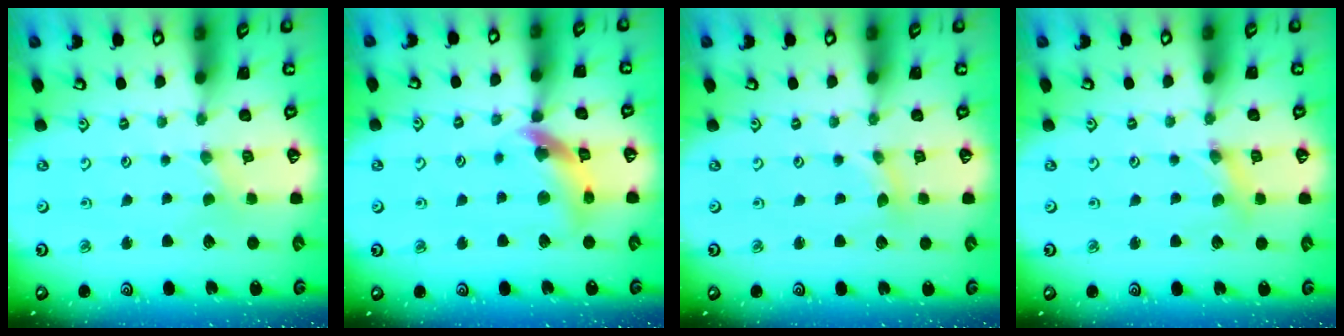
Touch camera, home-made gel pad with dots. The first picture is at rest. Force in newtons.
{"total": 13.1, "press": 13.0, "slide": 1.7}
{"total": 1.7, "press": 1.6, "slide": 0.2}
{"total": 2.0, "press": 2.0, "slide": 0.3}